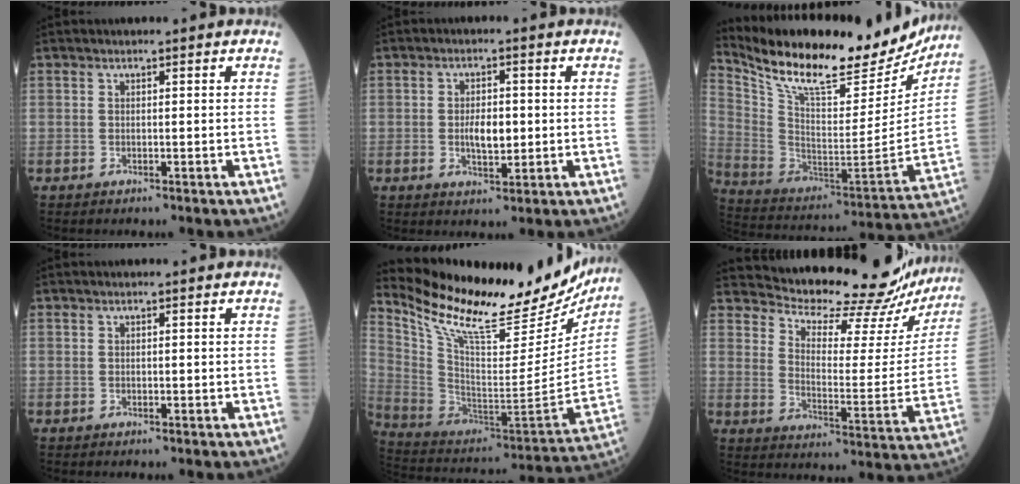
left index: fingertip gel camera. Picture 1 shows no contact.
{"total": 4.3, "force": [-0.2, 1.9, 3.9], "torque": [-0.071, -0.002, 0.000]}
{"total": 27.0, "force": [23.1, 6.2, 12.6], "torque": [-0.232, -0.032, 0.350]}
{"total": 0.0}
{"total": 28.5, "force": [24.4, 6.7, 13.2], "torque": [-0.231, -0.056, 0.360]}
{"total": 22.7, "force": [21.9, 3.3, 4.9], "torque": [-0.079, -0.083, 0.272]}